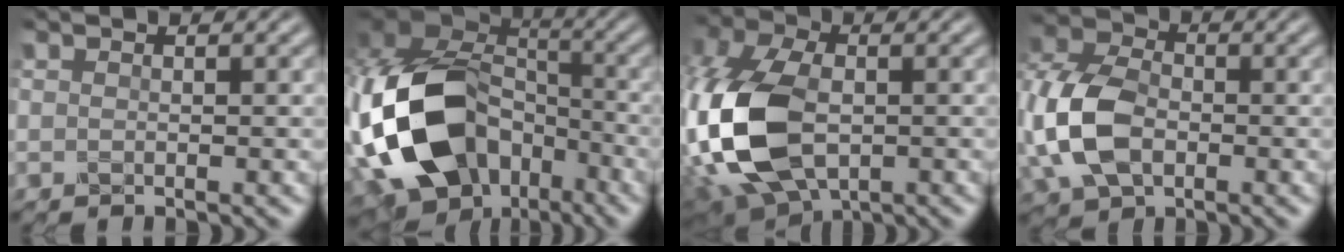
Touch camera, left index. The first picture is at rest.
{"total": 17.0, "force": [-5.0, 12.3, 10.7], "torque": [-0.255, -0.019, -0.085]}
{"total": 15.1, "force": [-3.2, 9.2, 11.5], "torque": [-0.286, -0.015, -0.063]}
{"total": 9.5, "force": [-1.7, 6.6, 6.6], "torque": [-0.172, -0.003, -0.045]}